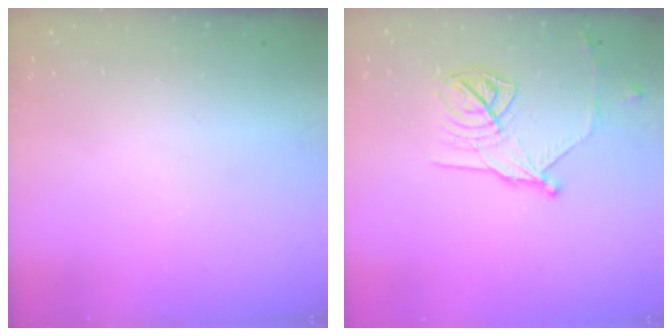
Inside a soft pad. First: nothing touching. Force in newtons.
{"total": 14.7, "press": 14.7, "slide": 0.6}